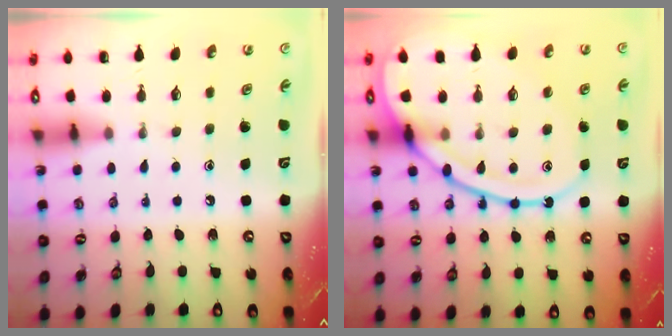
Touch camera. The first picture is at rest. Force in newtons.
{"total": 17.4, "press": 17.3, "slide": 1.7}